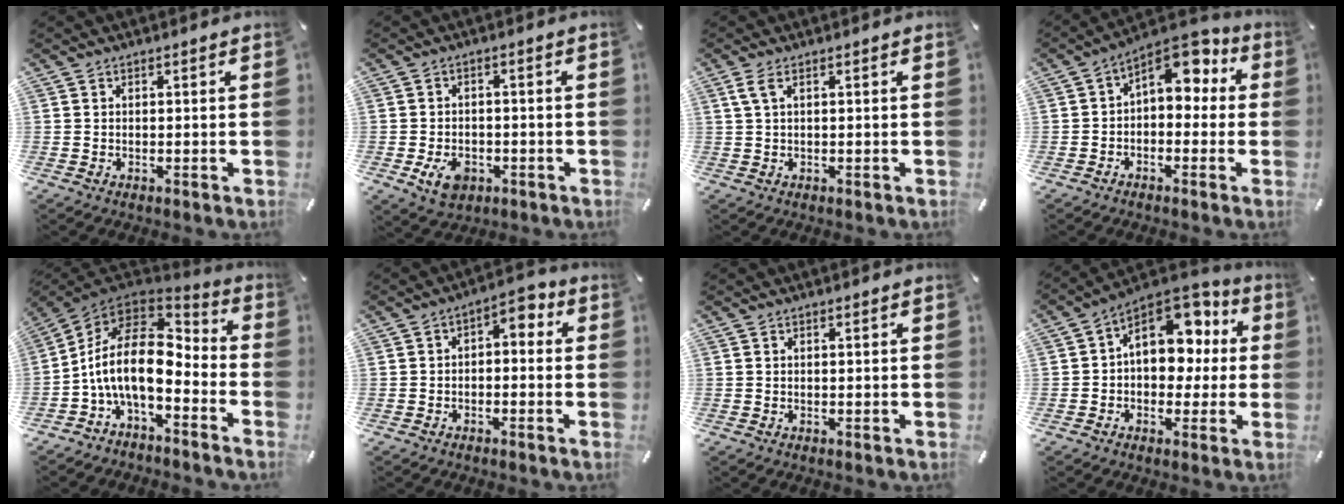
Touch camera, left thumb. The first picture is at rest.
{"total": 5.9, "force": [-2.4, 4.3, 3.2], "torque": [-0.062, 0.007, -0.045]}
{"total": 2.6, "force": [0.9, 0.7, 2.3], "torque": [-0.050, 0.001, 0.014]}
{"total": 7.8, "force": [2.9, 5.3, 5.0], "torque": [-0.066, -0.025, 0.048]}
{"total": 15.6, "force": [-2.1, 8.9, 12.7], "torque": [-0.277, 0.000, -0.037]}
{"total": 3.4, "force": [-1.1, 2.1, 2.4], "torque": [-0.032, 0.009, -0.030]}
{"total": 0.0}
{"total": 14.1, "force": [4.0, 10.6, 8.3], "torque": [-0.105, -0.027, 0.076]}